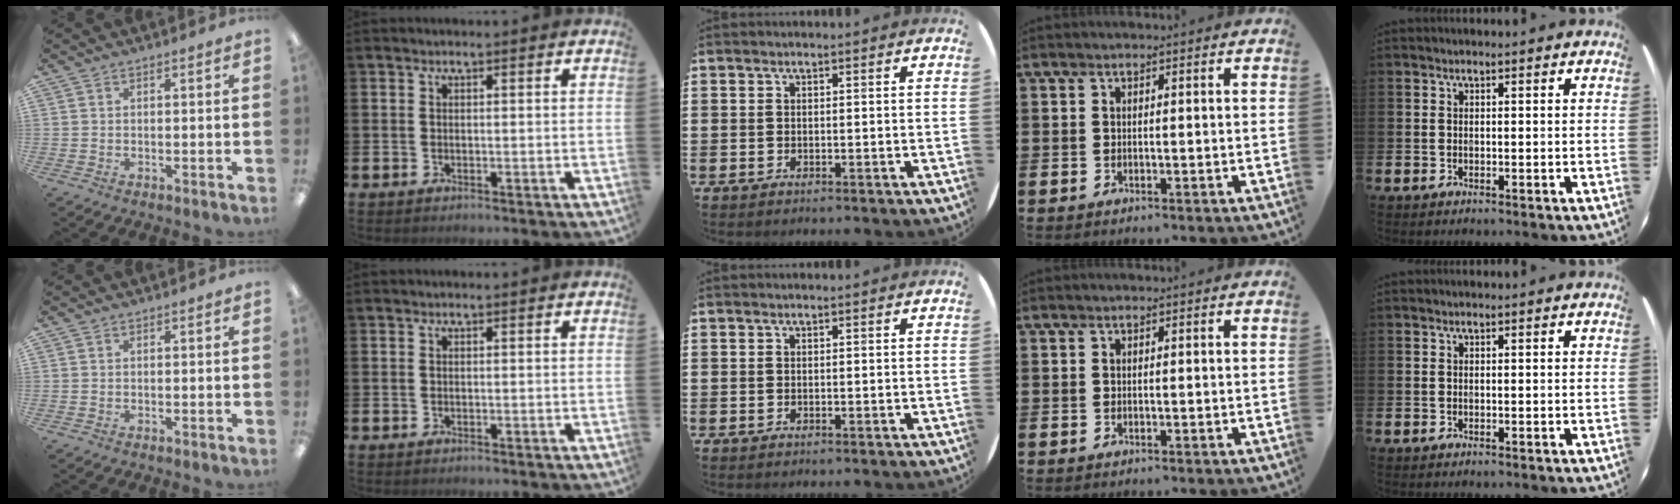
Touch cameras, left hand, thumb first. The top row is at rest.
{}